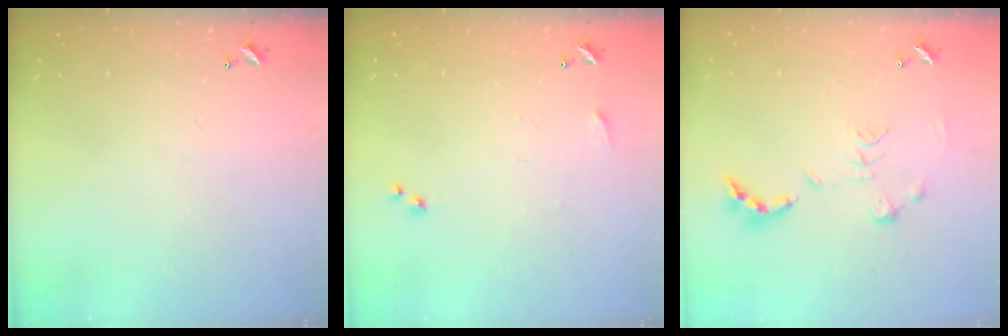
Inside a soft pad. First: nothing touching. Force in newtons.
{"total": 5.1, "press": 5.0, "slide": 0.7}
{"total": 1.1, "press": 1.0, "slide": 0.4}